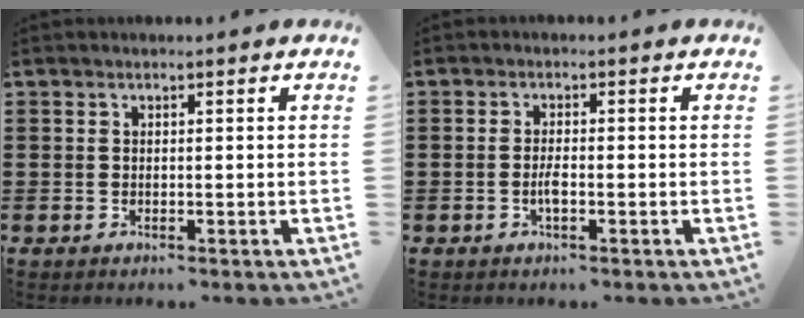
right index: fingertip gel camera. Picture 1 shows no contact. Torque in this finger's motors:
{"motor_torque": [2.14, 0.00, 0.10, 0.03]}